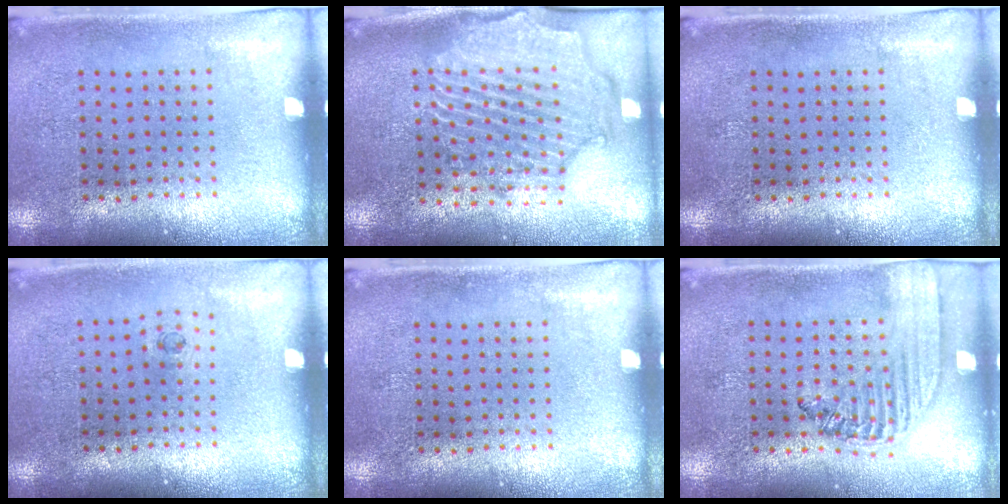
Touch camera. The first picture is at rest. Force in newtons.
{"total": 2.3, "press": 2.2, "slide": 0.8}
{"total": 0.0}
{"total": 0.5, "press": 0.2, "slide": 0.4}
{"total": 0.0}
{"total": 1.5, "press": 1.4, "slide": 0.5}